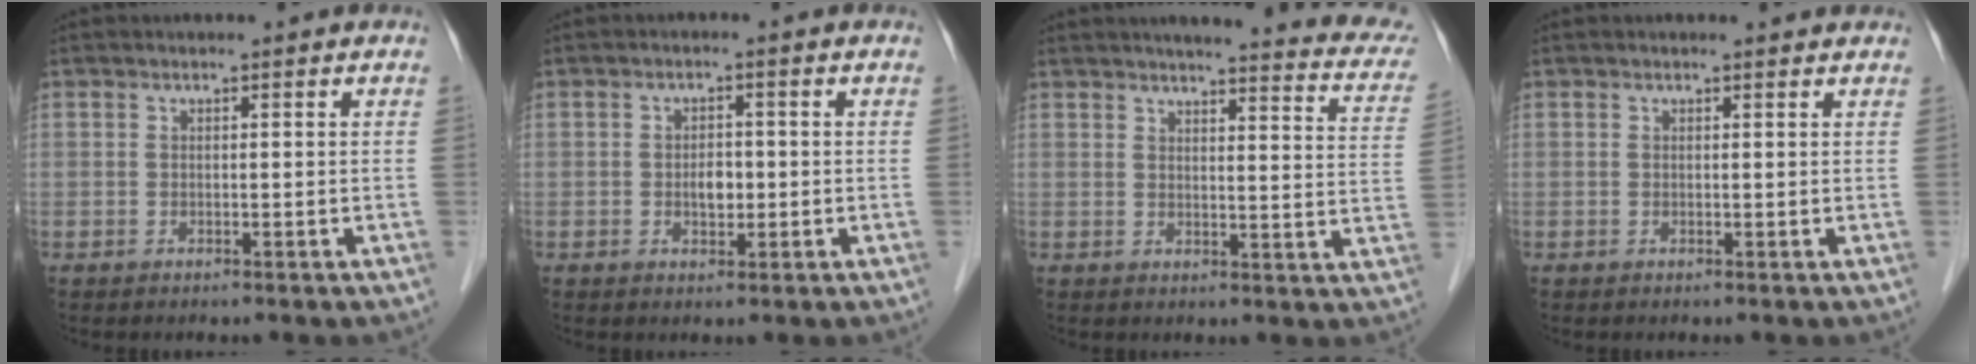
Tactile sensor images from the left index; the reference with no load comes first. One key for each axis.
{"total": 2.6, "fx": -0.4, "fy": 1.6, "fz": 2.0, "tx": -0.031, "ty": 0.003, "tz": -0.004}
{"total": 19.5, "fx": 17.3, "fy": 2.6, "fz": 8.6, "tx": -0.092, "ty": -0.032, "tz": 0.182}
{"total": 1.2, "fx": 1.2, "fy": 0.2, "fz": 0.1, "tx": -0.013, "ty": 0.001, "tz": 0.011}